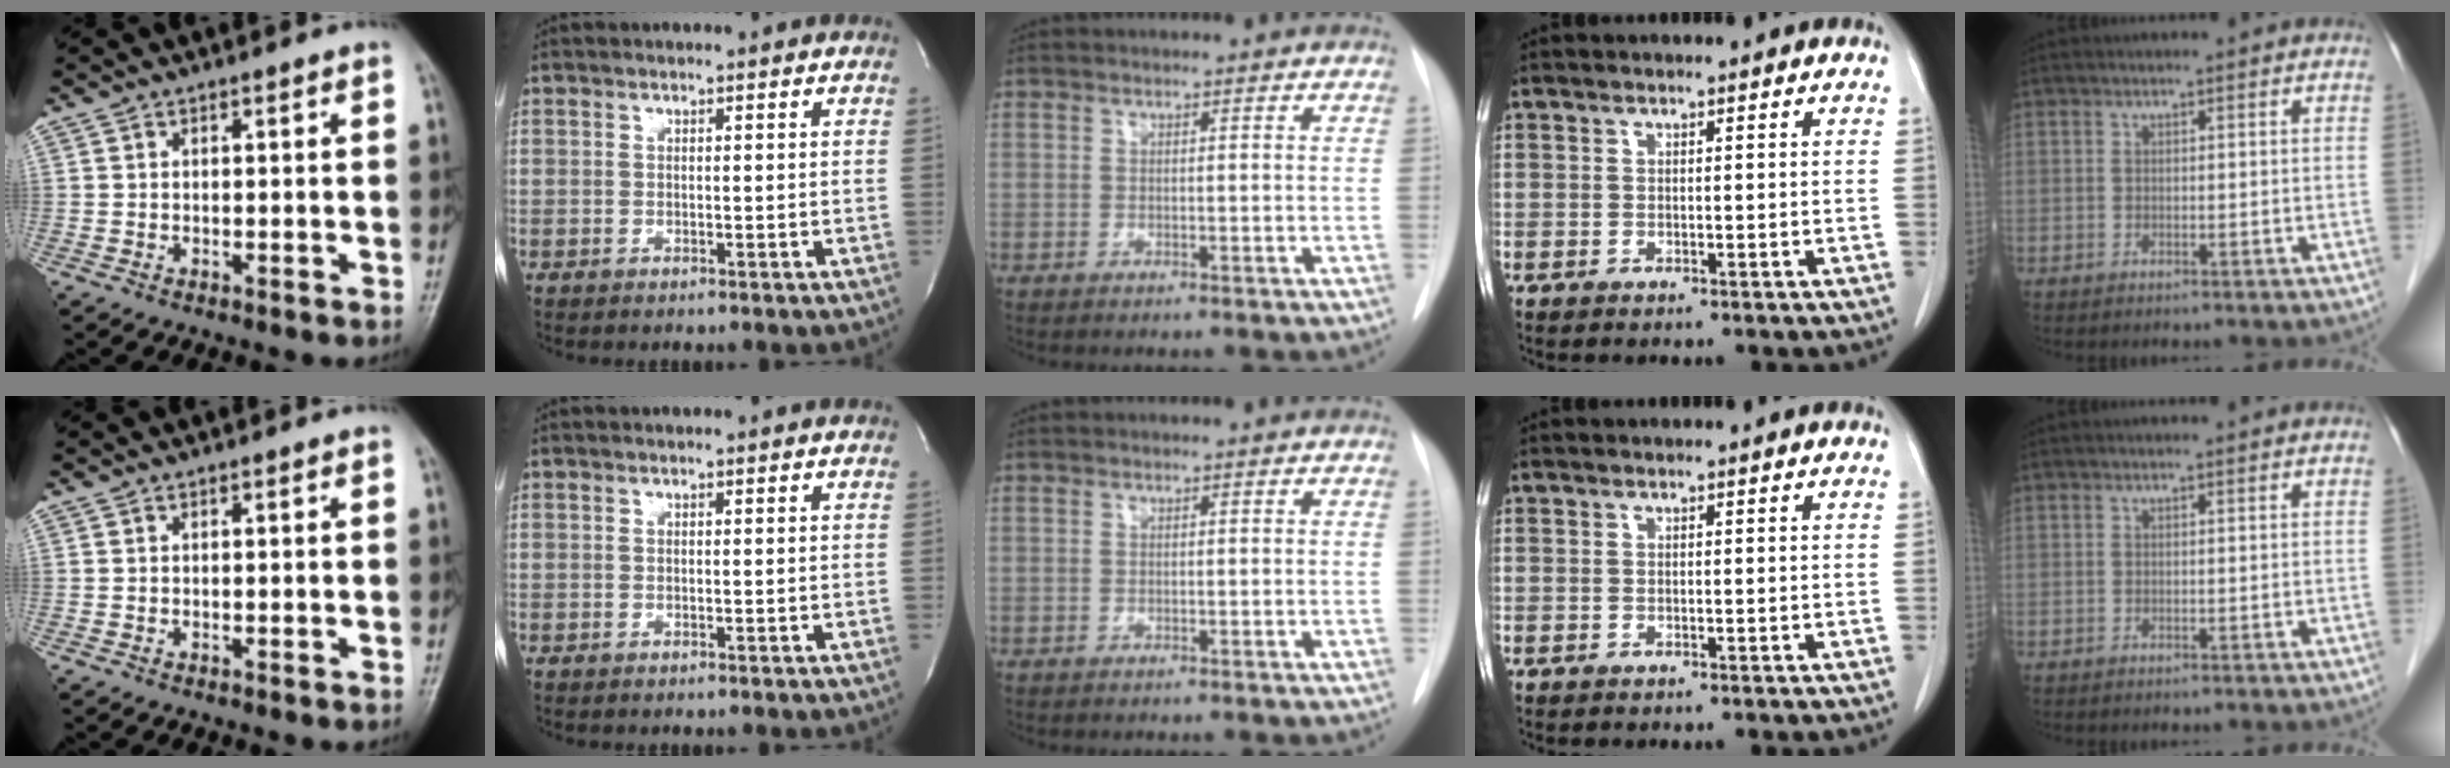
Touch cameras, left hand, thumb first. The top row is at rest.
{}